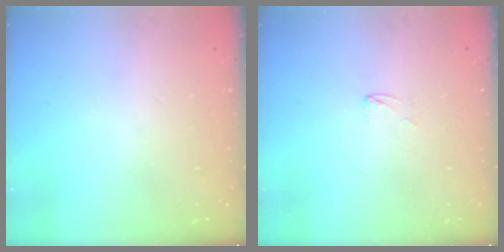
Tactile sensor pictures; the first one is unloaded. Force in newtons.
{"total": 1.7, "press": 1.6, "slide": 0.1}